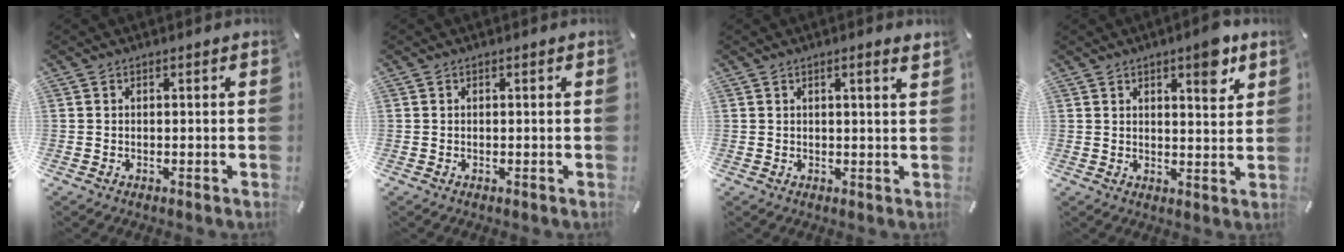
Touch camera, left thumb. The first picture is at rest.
{"total": 0.0}
{"total": 2.2, "force": [1.1, 0.0, 1.9], "torque": [-0.038, -0.001, 0.019]}
{"total": 7.1, "force": [4.3, 2.5, 5.0], "torque": [-0.053, -0.027, 0.064]}